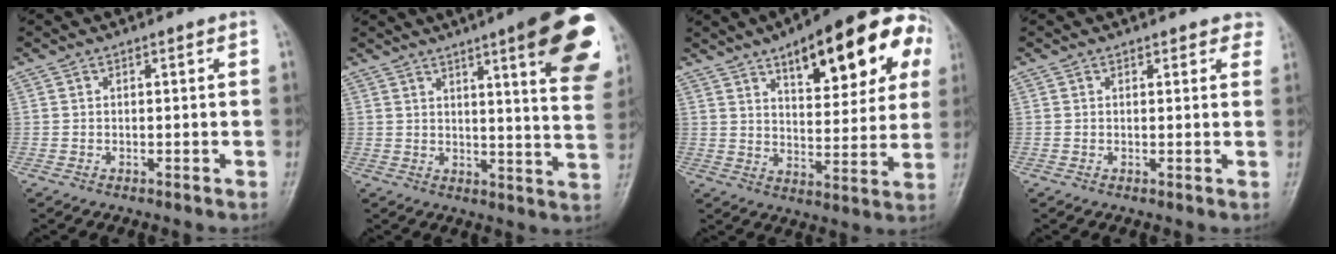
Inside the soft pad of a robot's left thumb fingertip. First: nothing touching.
{"total": 20.4, "force": [10.1, 3.6, 17.4], "torque": [-0.201, -0.037, 0.117]}
{"total": 22.4, "force": [10.0, 8.9, 18.0], "torque": [-0.201, -0.011, 0.136]}
{"total": 2.8, "force": [2.3, 1.4, 0.7], "torque": [0.025, -0.006, 0.013]}